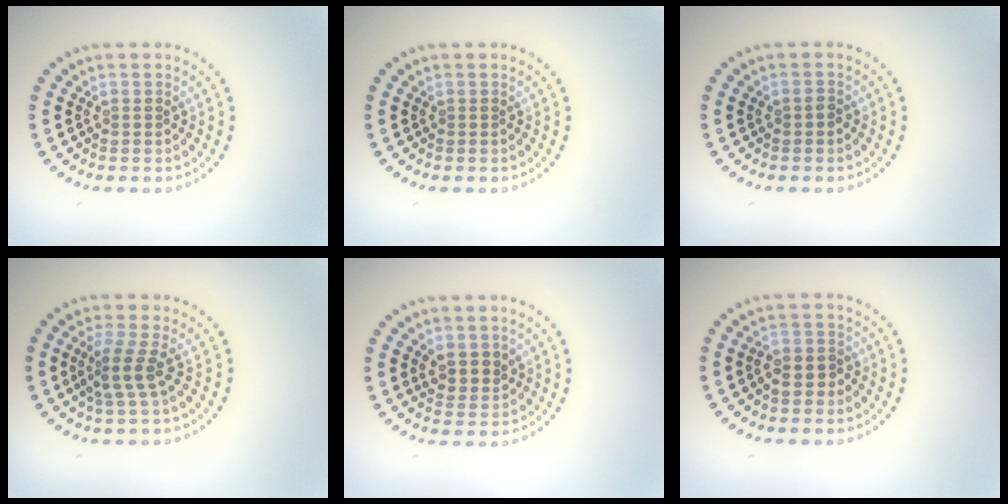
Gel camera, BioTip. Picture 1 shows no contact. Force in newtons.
{"total": 0.0}
{"total": 0.7, "press": 0.7, "slide": 0.1}
{"total": 2.5, "press": 1.8, "slide": 1.7}
{"total": 2.1, "press": 1.9, "slide": 0.9}
{"total": 2.2, "press": 2.0, "slide": 0.9}